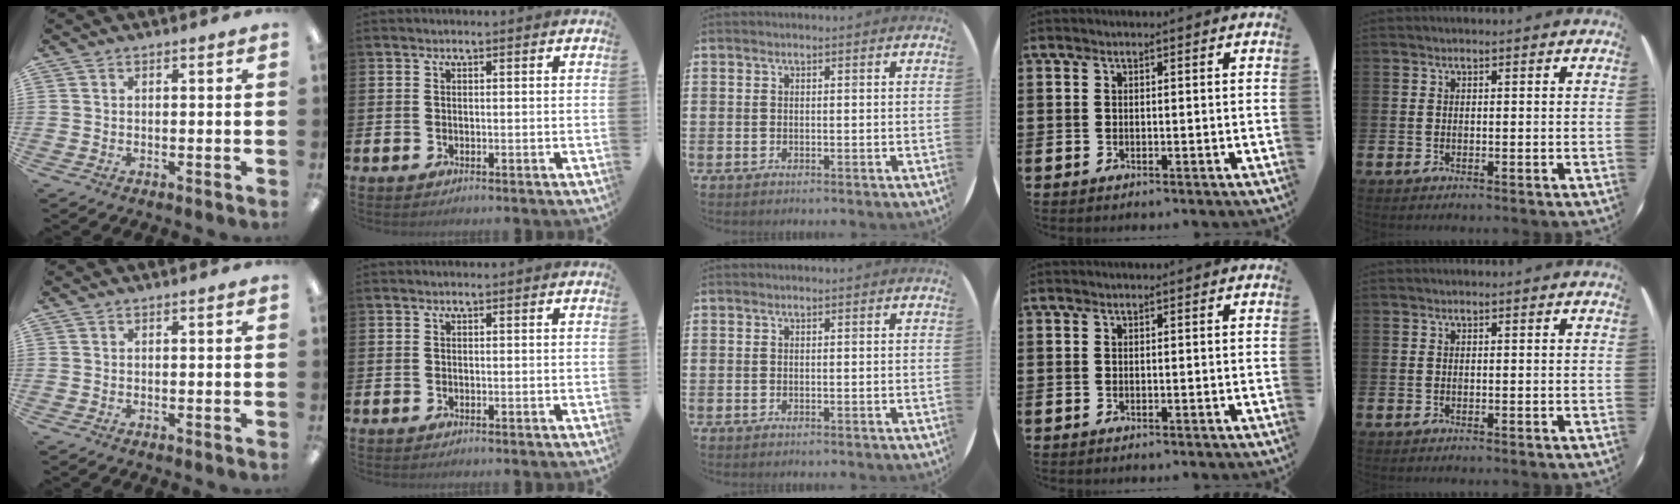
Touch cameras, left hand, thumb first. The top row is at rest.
{}